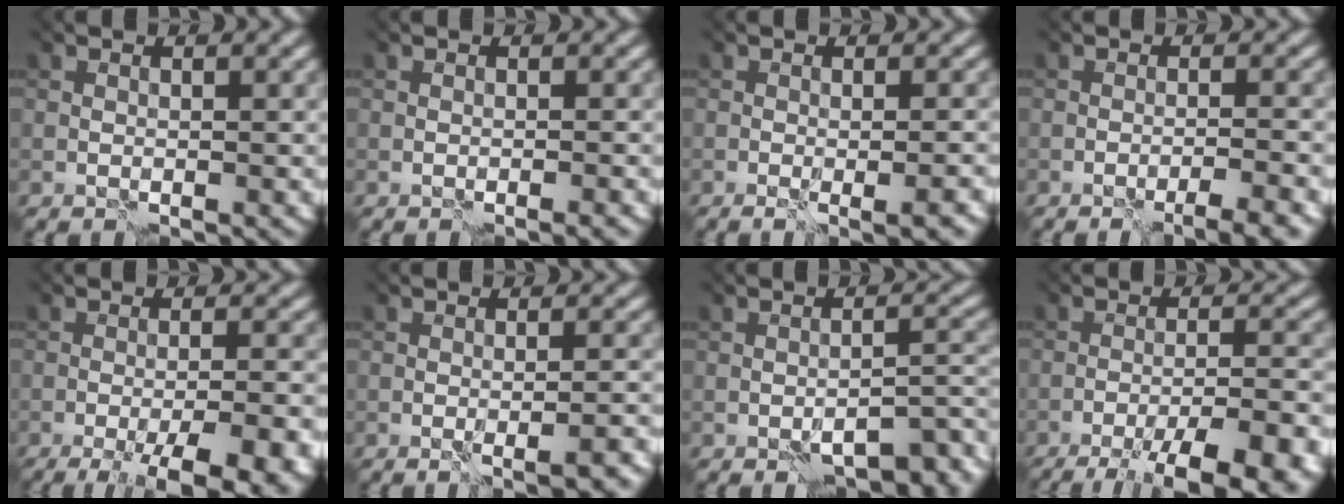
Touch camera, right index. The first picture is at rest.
{"total": 0.5, "force": [-0.3, -0.4, 0.0], "torque": [0.003, -0.002, -0.004]}
{"total": 2.0, "force": [-0.6, 0.3, 1.9], "torque": [-0.017, 0.011, -0.015]}
{"total": 4.0, "force": [-3.3, 0.2, 2.3], "torque": [-0.009, 0.015, -0.037]}
{"total": 11.2, "force": [-5.8, 3.6, 8.9], "torque": [-0.077, 0.008, -0.063]}
{"total": 2.6, "force": [-1.5, 0.2, 2.1], "torque": [-0.003, 0.016, -0.022]}
{"total": 4.8, "force": [-4.3, 0.4, 2.0], "torque": [-0.011, 0.008, -0.044]}
{"total": 11.6, "force": [-9.1, 1.9, 7.0], "torque": [-0.080, -0.002, -0.101]}